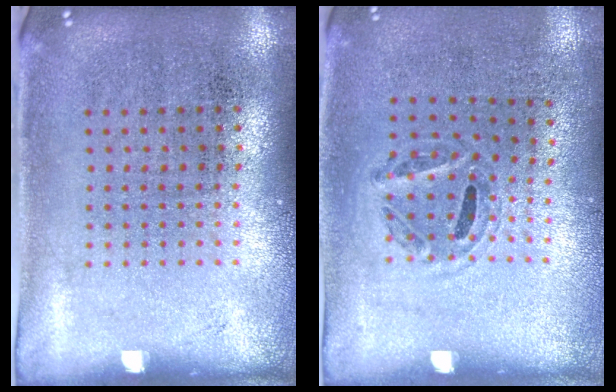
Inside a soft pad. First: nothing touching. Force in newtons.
{"total": 1.0, "press": 0.7, "slide": 0.8}